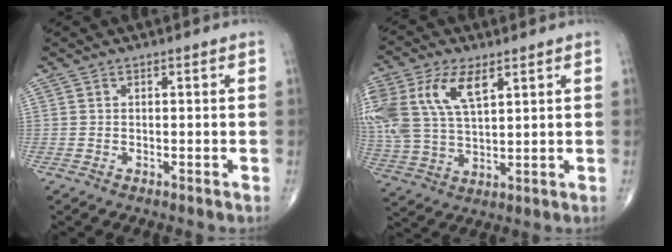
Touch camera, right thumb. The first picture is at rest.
{"total": 17.1, "force": [6.8, 9.1, 12.8], "torque": [-0.300, -0.002, 0.135]}